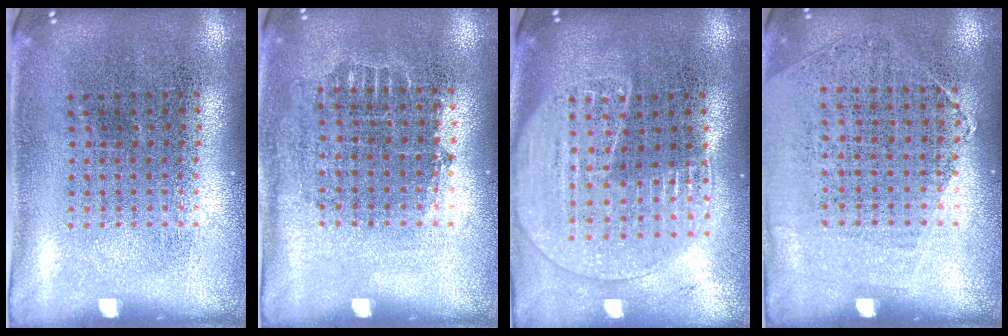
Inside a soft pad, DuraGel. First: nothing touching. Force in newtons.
{"total": 0.7, "press": 0.6, "slide": 0.3}
{"total": 1.7, "press": 1.6, "slide": 0.6}
{"total": 1.2, "press": 0.9, "slide": 0.7}